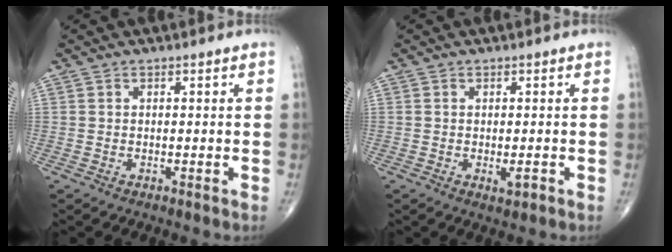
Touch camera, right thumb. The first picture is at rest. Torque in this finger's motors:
{"motor_torque": [0.22, 0.33, -0.08, -0.02, 0.05]}